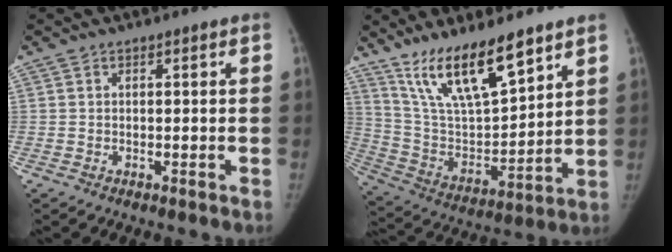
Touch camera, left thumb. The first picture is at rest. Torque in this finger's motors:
{"motor_torque": [0.48, 0.46, 1.44, -1.33, 0.10]}